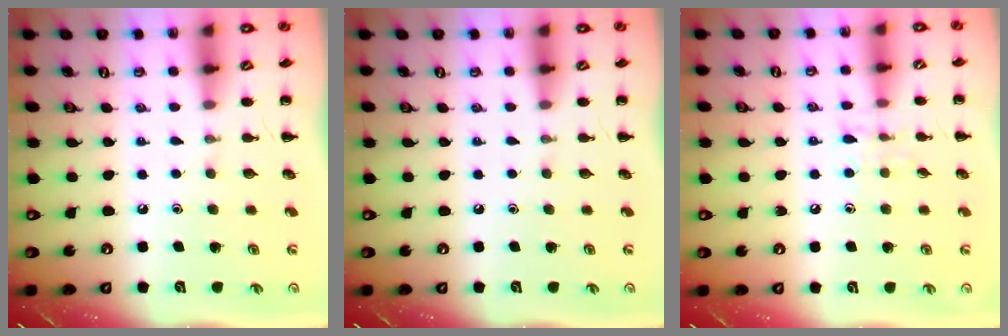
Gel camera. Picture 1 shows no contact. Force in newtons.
{"total": 0.0}
{"total": 6.5, "press": 6.2, "slide": 1.8}